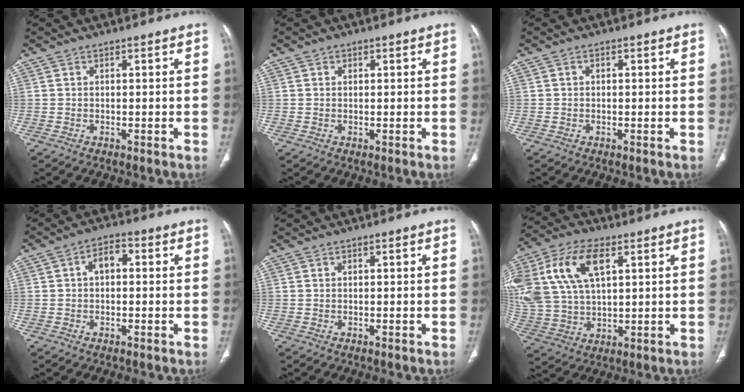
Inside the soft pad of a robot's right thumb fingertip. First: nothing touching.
{"total": 1.0, "force": [0.4, 0.9, 0.2], "torque": [0.008, 0.000, 0.003]}
{"total": 0.6, "force": [0.1, 0.4, 0.4], "torque": [-0.002, 0.002, 0.000]}
{"total": 4.2, "force": [0.3, 2.7, 3.2], "torque": [-0.042, 0.017, -0.004]}
{"total": 0.0}
{"total": 19.3, "force": [6.5, 10.9, 14.5], "torque": [-0.319, 0.005, 0.125]}